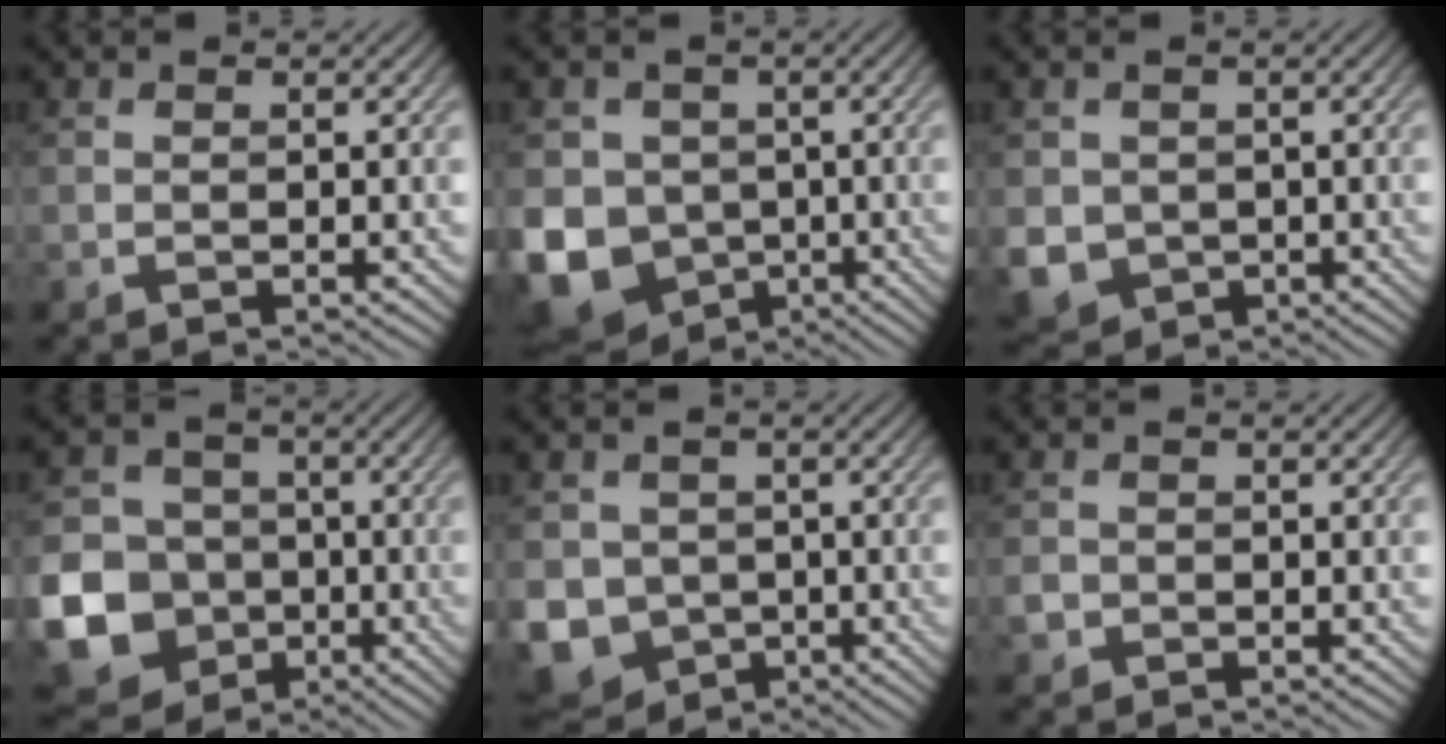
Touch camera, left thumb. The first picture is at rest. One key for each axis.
{"total": 12.1, "fx": -3.2, "fy": 10.2, "fz": 5.7, "tx": -0.164, "ty": -0.038, "tz": -0.070}
{"total": 5.4, "fx": -0.8, "fy": 4.9, "fz": 2.2, "tx": -0.070, "ty": -0.032, "tz": -0.014}
{"total": 18.7, "fx": -6.6, "fy": 16.5, "fz": 5.7, "tx": -0.192, "ty": -0.058, "tz": -0.129}
{"total": 8.3, "fx": -2.0, "fy": 7.2, "fz": 3.5, "tx": -0.099, "ty": -0.032, "tz": -0.046}
{"total": 1.6, "fx": -0.7, "fy": 1.4, "fz": 0.4, "tx": -0.009, "ty": -0.006, "tz": -0.016}